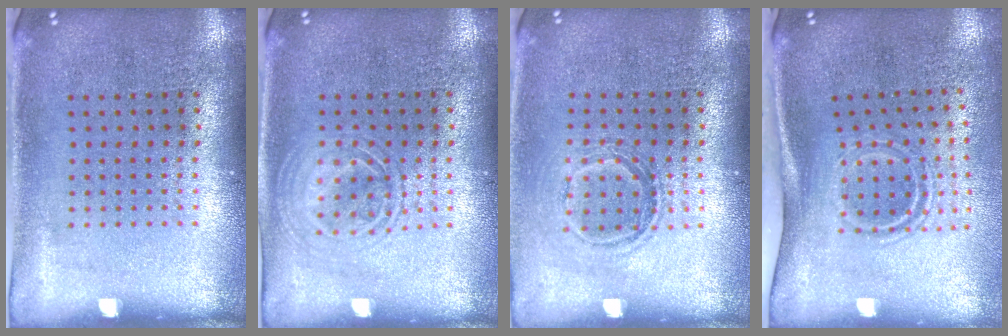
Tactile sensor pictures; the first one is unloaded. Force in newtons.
{"total": 1.2, "press": 1.2, "slide": 0.1}
{"total": 1.1, "press": 1.0, "slide": 0.6}
{"total": 1.9, "press": 1.1, "slide": 1.5}